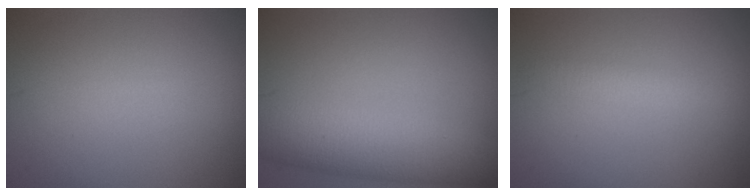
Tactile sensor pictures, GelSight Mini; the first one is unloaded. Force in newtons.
{"total": 6.4, "press": 6.4, "slide": 0.2}
{"total": 1.7, "press": 1.7, "slide": 0.1}